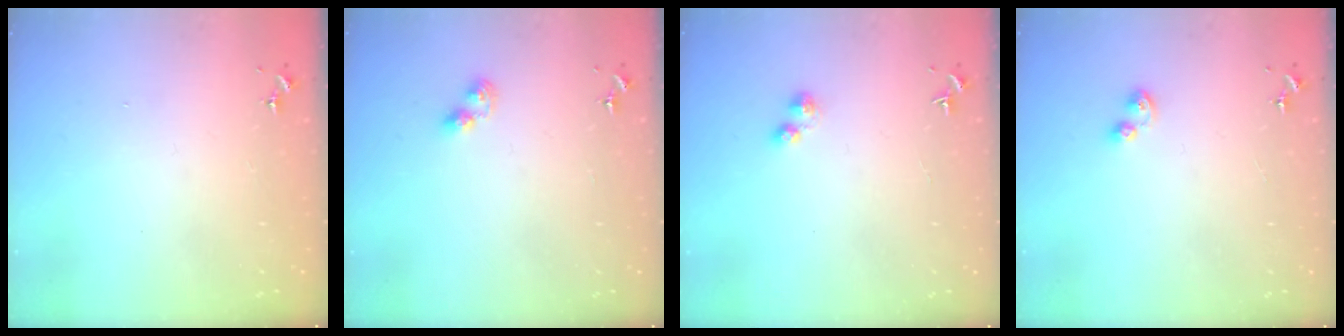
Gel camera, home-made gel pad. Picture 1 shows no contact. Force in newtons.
{"total": 3.0, "press": 2.9, "slide": 0.4}
{"total": 2.5, "press": 2.5, "slide": 0.4}
{"total": 5.3, "press": 5.2, "slide": 0.6}